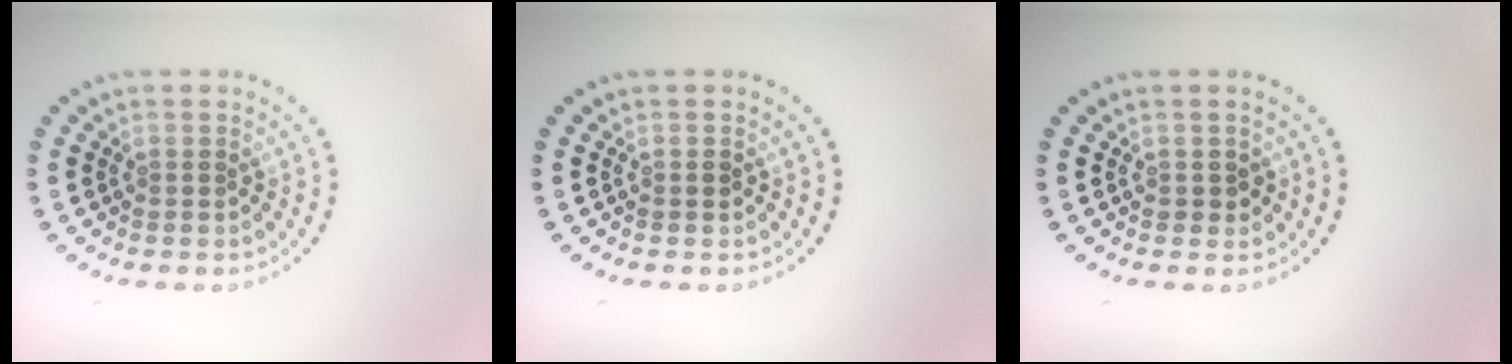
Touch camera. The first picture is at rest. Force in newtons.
{"total": 0.6, "press": 0.6, "slide": 0.1}
{"total": 0.7, "press": 0.7, "slide": 0.0}